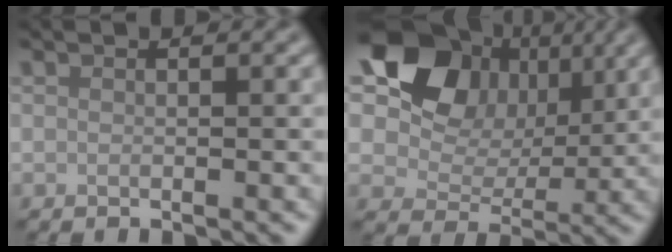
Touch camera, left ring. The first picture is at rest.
{"total": 11.3, "force": [4.7, 8.1, 6.4], "torque": [-0.112, 0.003, 0.080]}